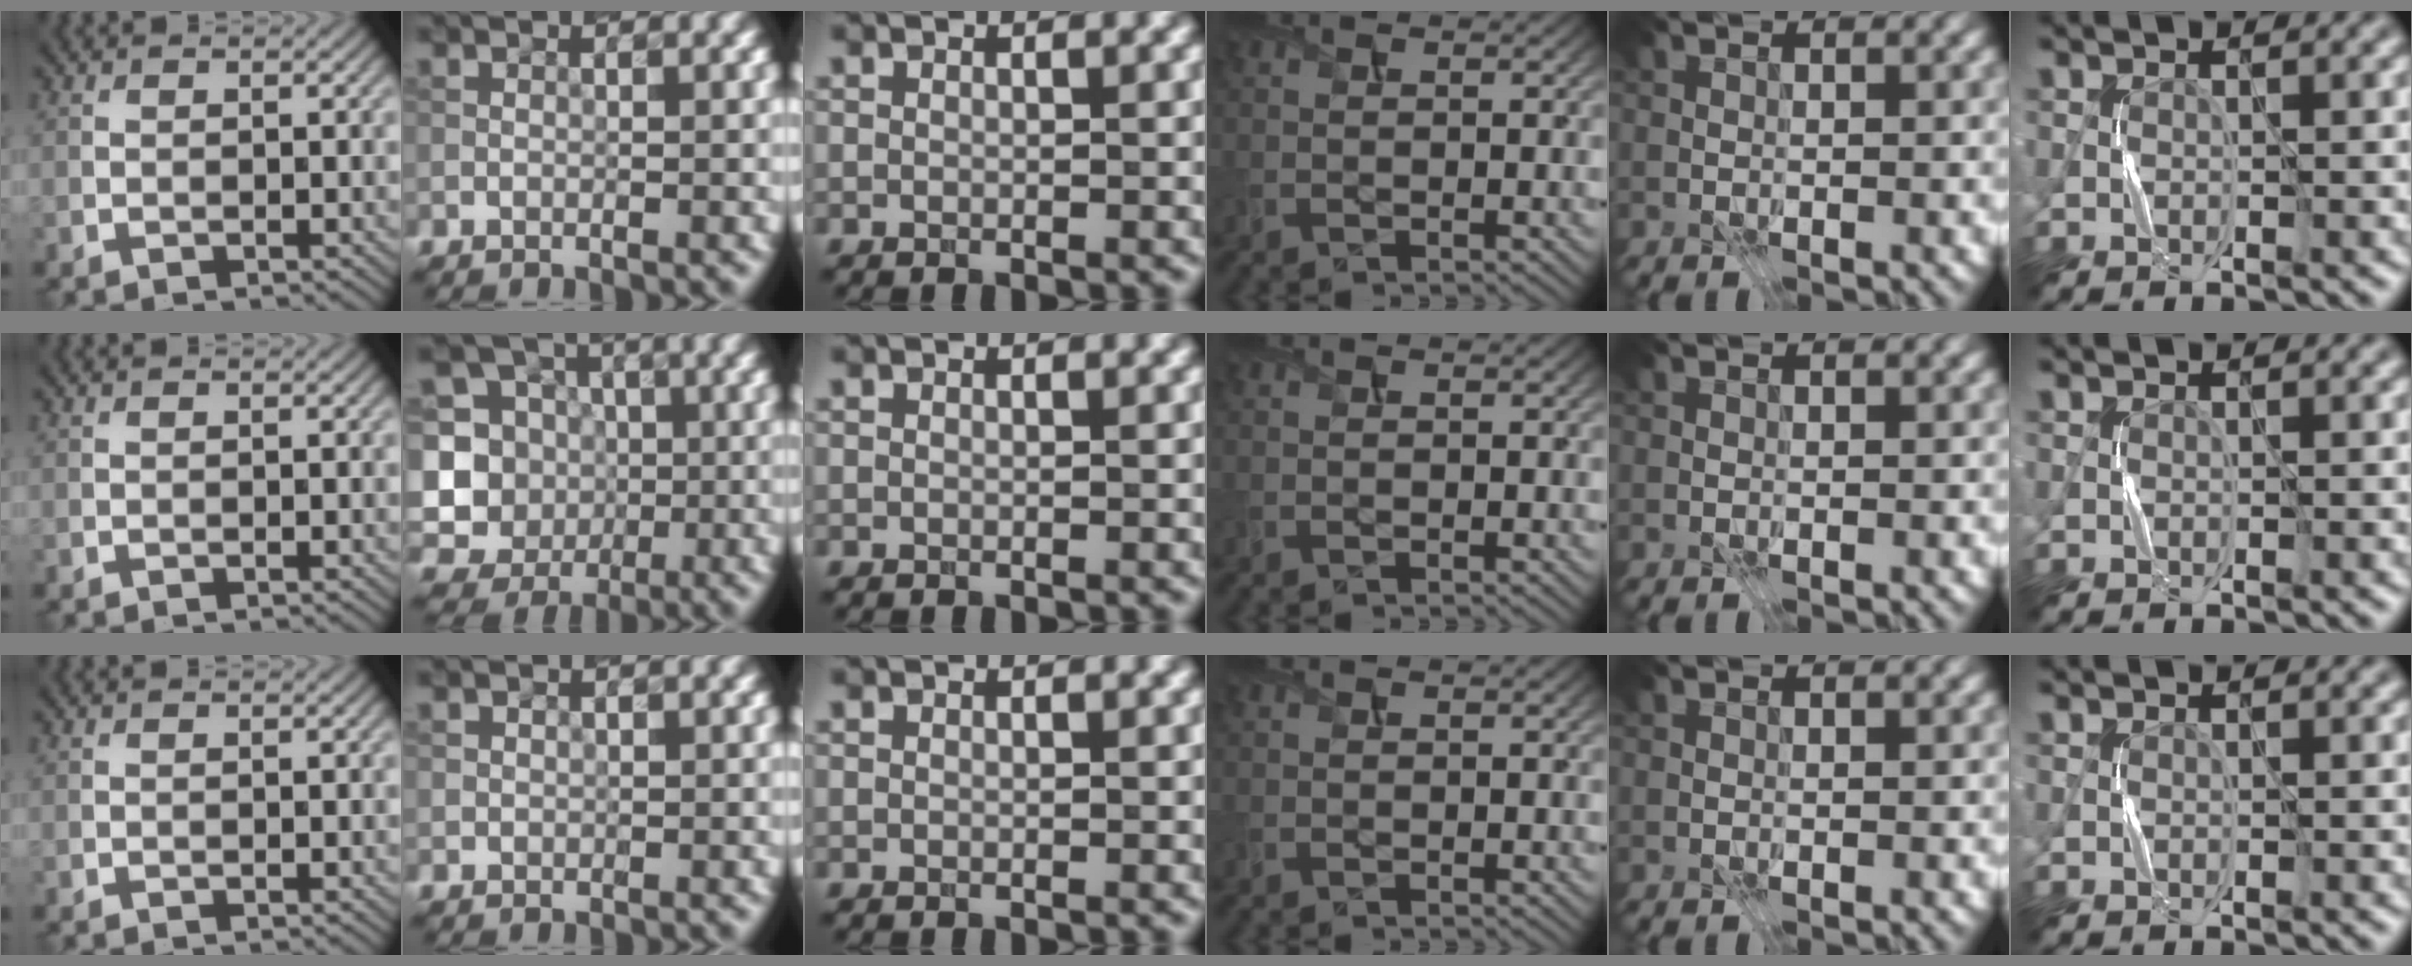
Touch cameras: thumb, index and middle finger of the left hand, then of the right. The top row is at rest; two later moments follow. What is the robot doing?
{"motion": "press", "object": "sticker"}